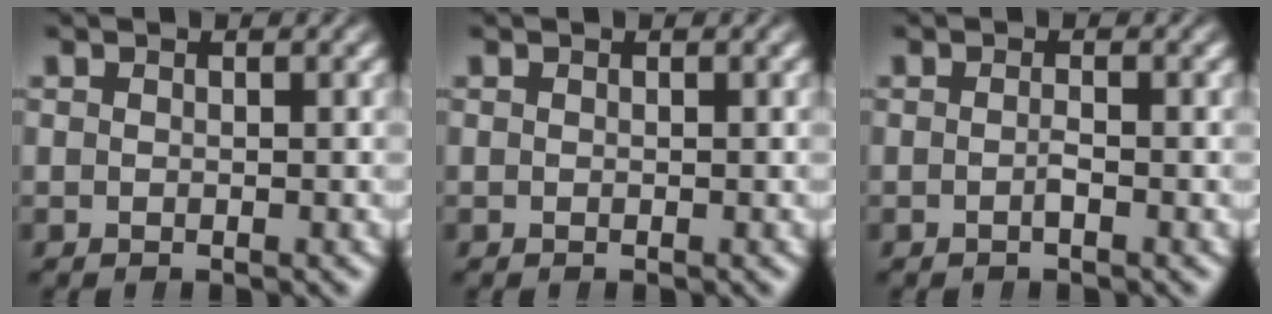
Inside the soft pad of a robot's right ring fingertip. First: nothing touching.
{"total": 0.0}
{"total": 0.8, "force": [-0.6, 0.2, 0.5], "torque": [-0.017, -0.002, -0.013]}